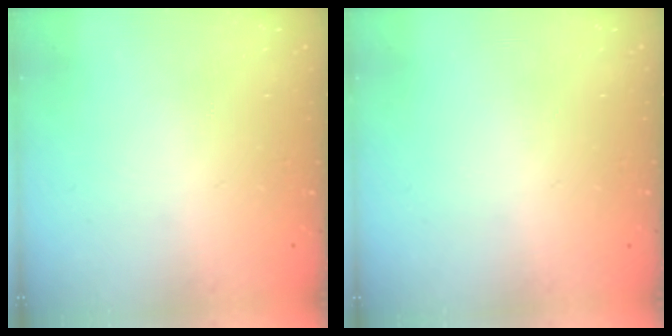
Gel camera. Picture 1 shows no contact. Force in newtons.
{"total": 0.0}